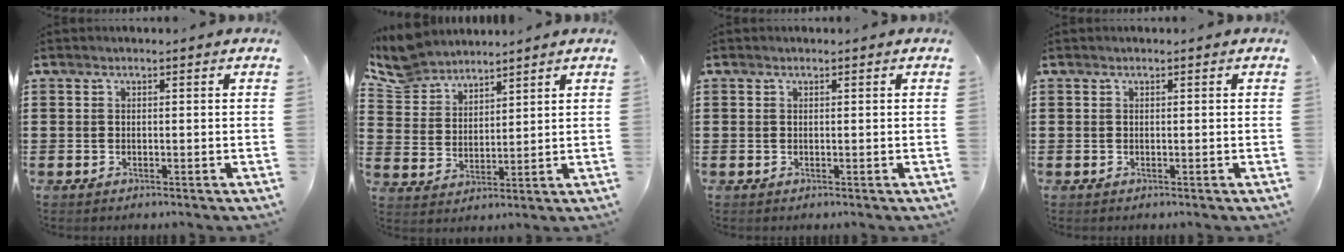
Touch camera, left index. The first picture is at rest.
{"total": 6.5, "force": [6.1, 2.3, 1.0], "torque": [-0.050, -0.017, 0.113]}
{"total": 0.0}
{"total": 0.0}